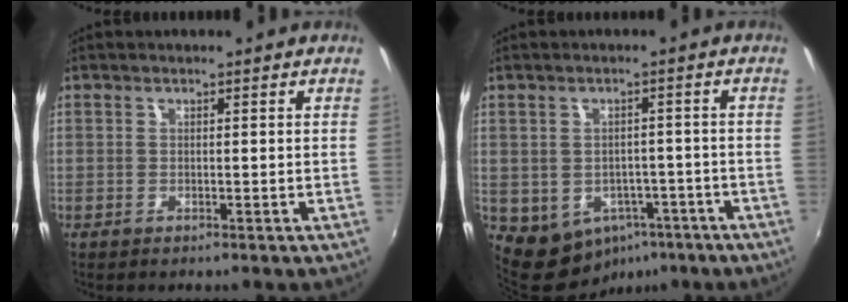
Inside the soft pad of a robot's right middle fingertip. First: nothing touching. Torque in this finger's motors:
{"motor_torque": [-0.07, -0.09, -0.05, -0.01]}